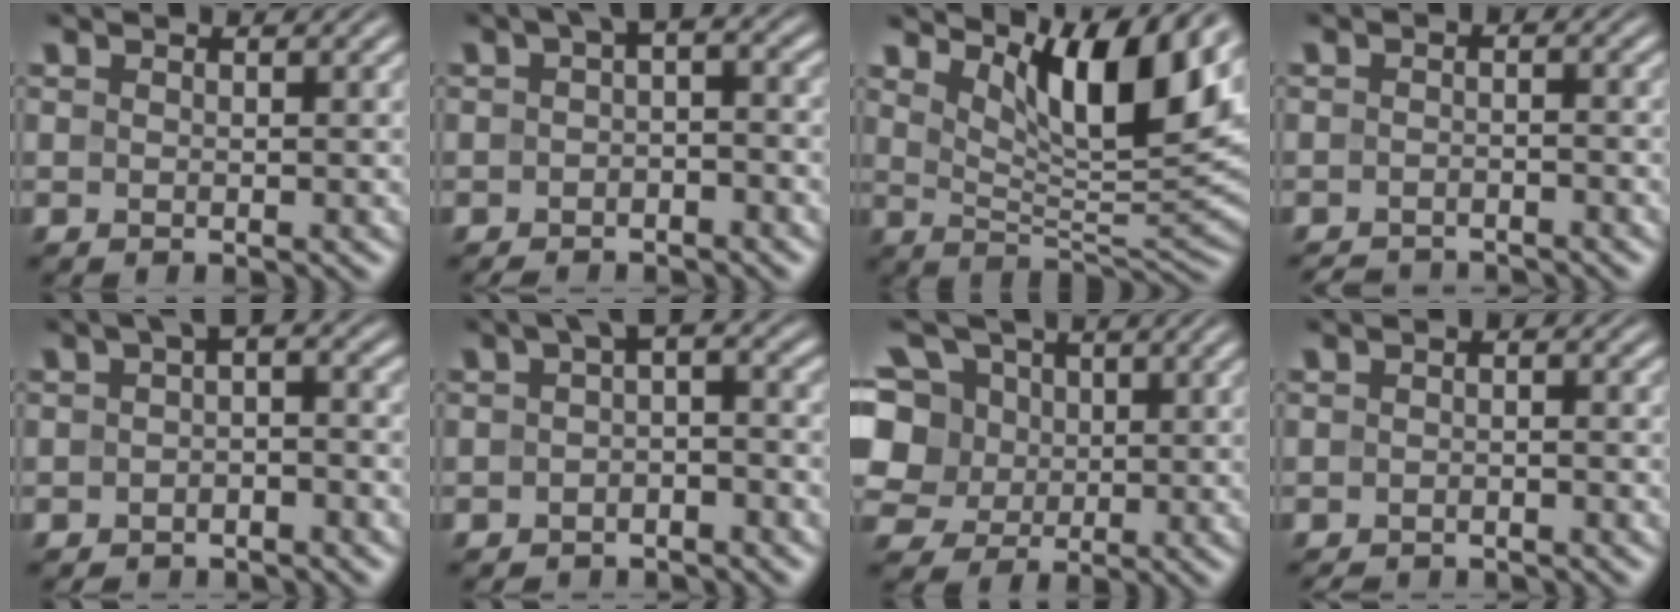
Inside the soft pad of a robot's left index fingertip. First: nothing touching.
{"total": 3.4, "force": [-1.1, 1.7, 2.8], "torque": [-0.036, 0.010, -0.027]}
{"total": 9.7, "force": [5.2, 2.7, 7.8], "torque": [-0.122, -0.008, 0.089]}
{"total": 3.4, "force": [-3.1, 0.8, 1.0], "torque": [-0.016, -0.006, -0.055]}
{"total": 3.2, "force": [-1.0, 1.8, 2.4], "torque": [-0.026, 0.010, -0.027]}
{"total": 3.3, "force": [-1.1, 1.8, 2.6], "torque": [-0.027, 0.011, -0.030]}
{"total": 9.9, "force": [2.5, 8.5, 4.5], "torque": [-0.111, 0.027, 0.028]}
{"total": 2.2, "force": [-1.8, 0.7, 1.0], "torque": [-0.014, -0.001, -0.032]}